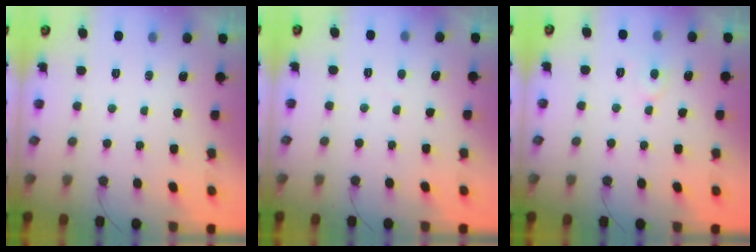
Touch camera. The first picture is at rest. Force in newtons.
{"total": 1.7, "press": 1.7, "slide": 0.1}
{"total": 4.1, "press": 4.1, "slide": 0.6}